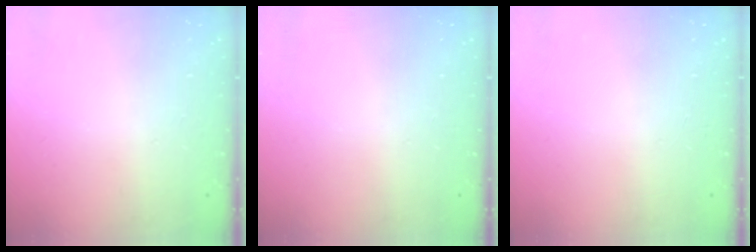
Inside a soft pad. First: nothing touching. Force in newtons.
{"total": 0.0}
{"total": 0.0}